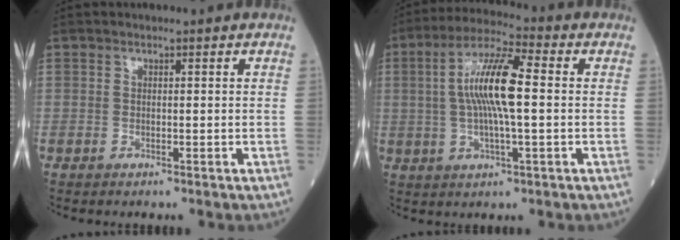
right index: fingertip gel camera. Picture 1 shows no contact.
{"total": 11.1, "force": [0.7, 1.6, 11.0], "torque": [-0.213, 0.015, 0.009]}